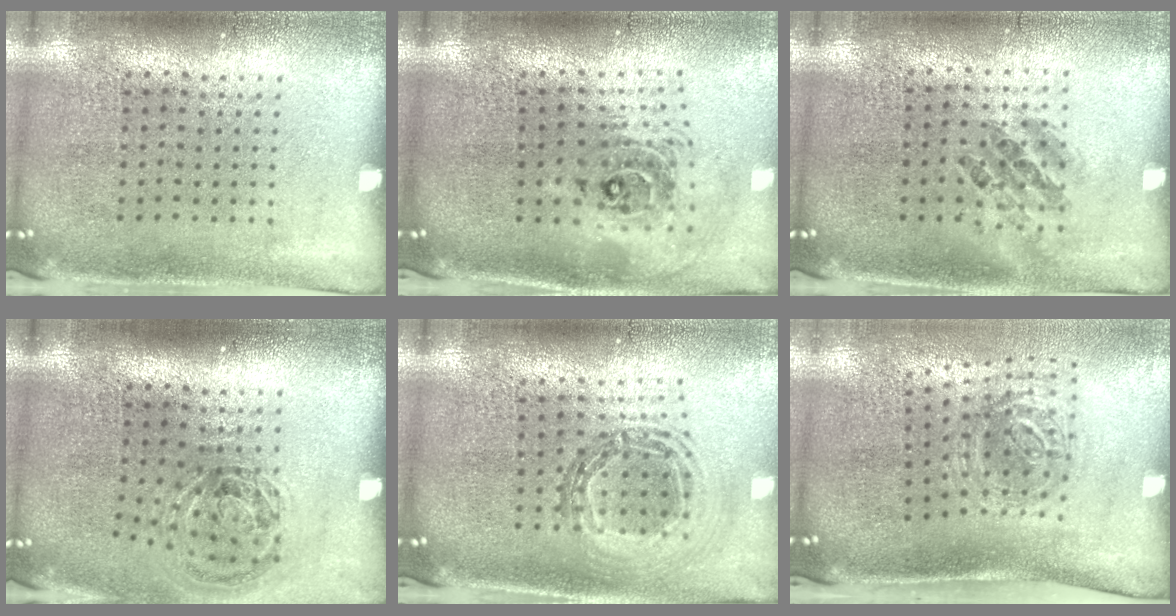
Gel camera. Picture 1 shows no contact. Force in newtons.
{"total": 2.1, "press": 1.7, "slide": 1.4}
{"total": 0.9, "press": 0.8, "slide": 0.4}
{"total": 1.2, "press": 1.0, "slide": 0.6}
{"total": 0.9, "press": 0.9, "slide": 0.2}
{"total": 1.2, "press": 1.1, "slide": 0.6}